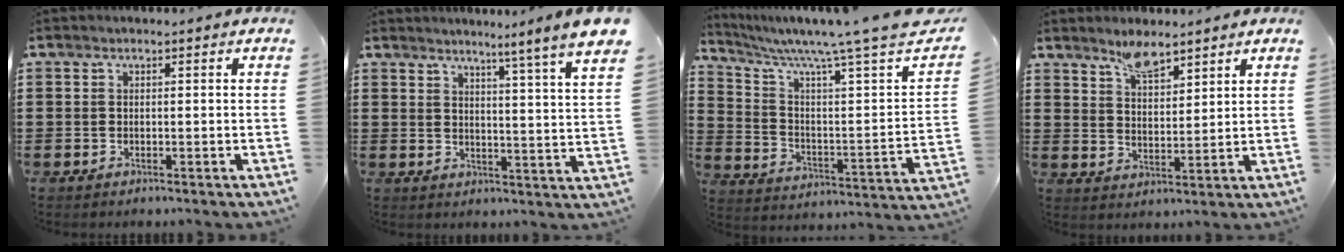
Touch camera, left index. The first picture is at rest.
{"total": 4.9, "force": [4.0, -1.8, 2.2], "torque": [-0.049, -0.044, 0.058]}
{"total": 8.5, "force": [6.5, -0.1, 5.4], "torque": [-0.120, -0.053, 0.099]}
{"total": 5.1, "force": [4.2, 1.6, 2.3], "torque": [-0.041, -0.010, 0.074]}